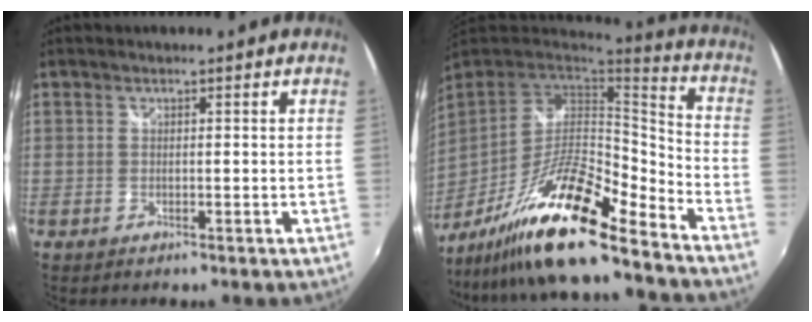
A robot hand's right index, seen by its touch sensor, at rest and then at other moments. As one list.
[{"total": 20.6, "force": [-14.0, 2.6, 14.8], "torque": [-0.274, -0.030, -0.262]}]